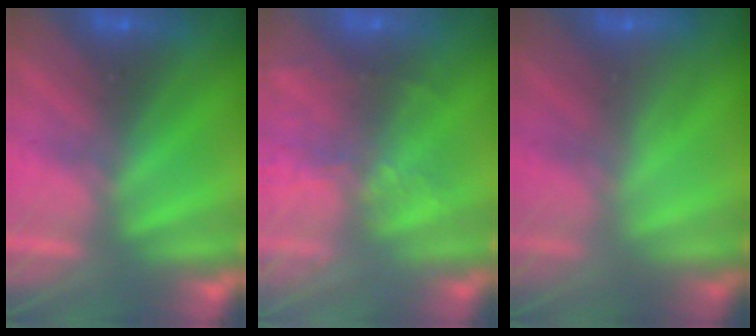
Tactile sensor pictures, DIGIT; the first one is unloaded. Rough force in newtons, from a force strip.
{"total": 5.8}
{"total": 2.2}